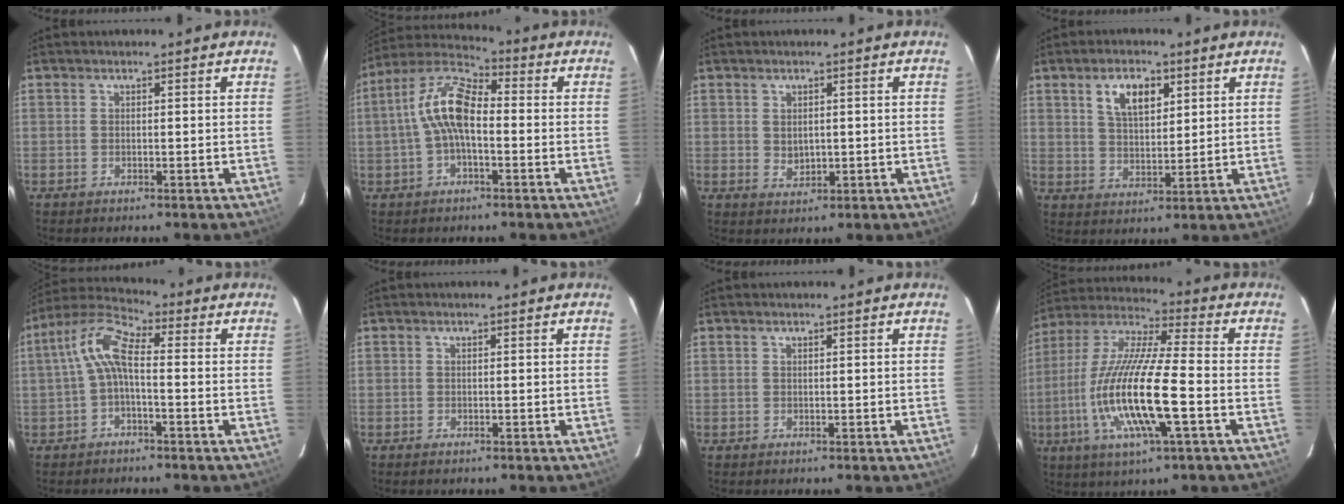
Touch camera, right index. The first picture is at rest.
{"total": 10.4, "force": [-0.8, 4.4, 9.4], "torque": [-0.198, 0.025, -0.020]}
{"total": 2.6, "force": [0.4, 2.1, 1.5], "torque": [-0.023, 0.000, 0.011]}
{"total": 7.3, "force": [3.6, 3.6, 5.3], "torque": [-0.095, 0.010, 0.068]}
{"total": 7.4, "force": [-0.6, 2.6, 6.9], "torque": [-0.156, 0.023, -0.018]}
{"total": 0.0}
{"total": 0.0}
{"total": 19.1, "force": [-5.0, 3.0, 18.2], "torque": [-0.366, -0.016, -0.100]}